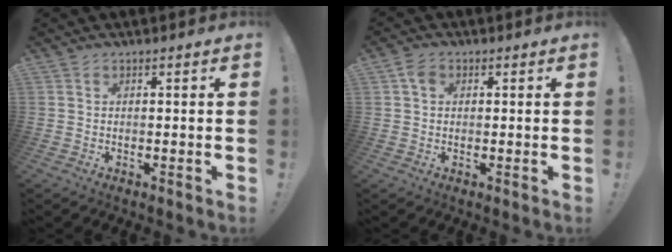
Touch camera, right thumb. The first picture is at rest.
{"total": 3.0, "force": [0.8, 2.3, 1.7], "torque": [-0.029, 0.003, 0.015]}